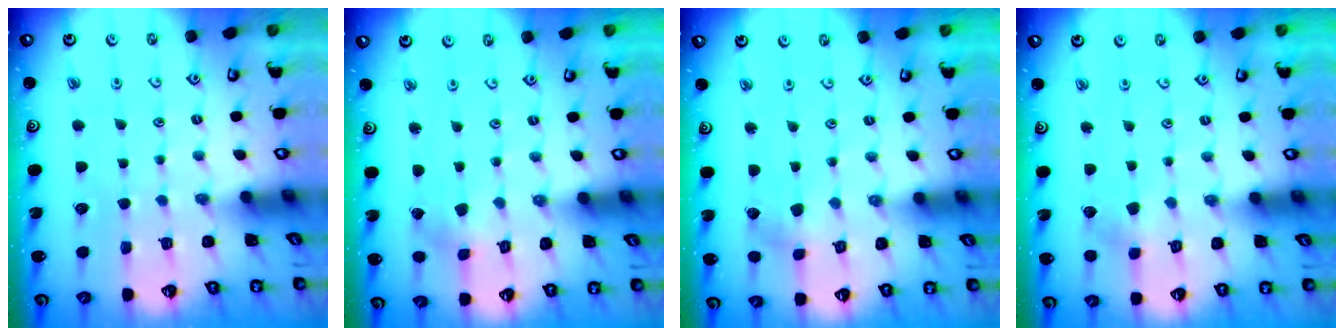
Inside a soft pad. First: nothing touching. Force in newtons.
{"total": 0.7, "press": 0.7, "slide": 0.1}
{"total": 2.1, "press": 2.0, "slide": 0.3}
{"total": 3.7, "press": 3.7, "slide": 0.4}